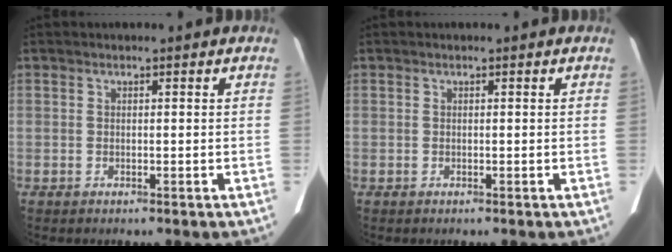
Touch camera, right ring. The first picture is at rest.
{"total": 0.0}